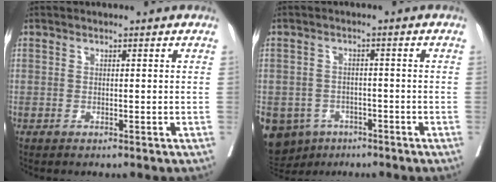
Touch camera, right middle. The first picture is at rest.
{"total": 10.7, "force": [-6.2, 8.2, 2.9], "torque": [-0.080, -0.003, -0.085]}